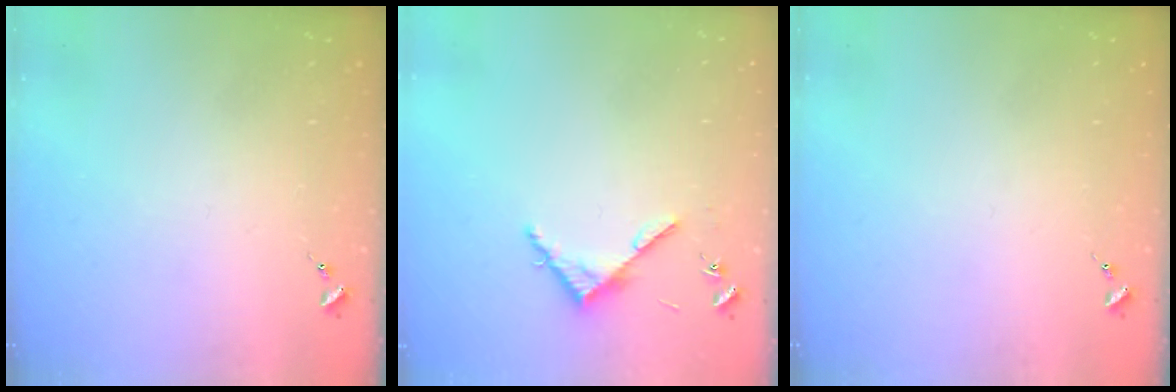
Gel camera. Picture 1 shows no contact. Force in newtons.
{"total": 4.2, "press": 4.2, "slide": 0.4}
{"total": 0.0}